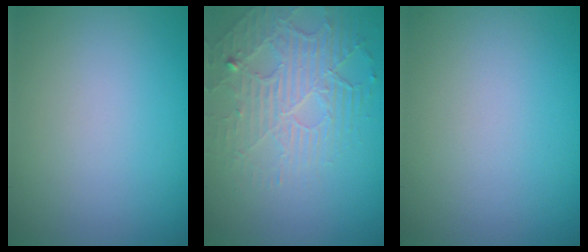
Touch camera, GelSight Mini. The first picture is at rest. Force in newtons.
{"total": 3.1, "press": 2.8, "slide": 1.4}
{"total": 0.0}